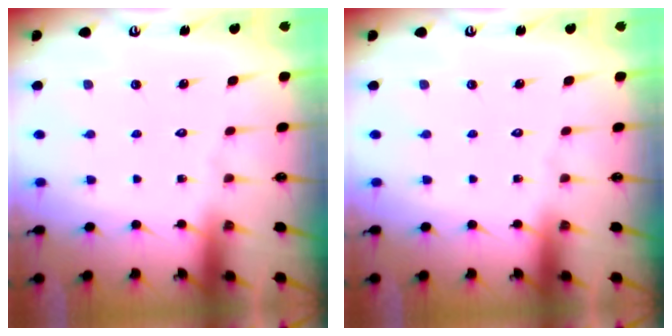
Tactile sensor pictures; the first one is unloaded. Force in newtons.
{"total": 0.0}